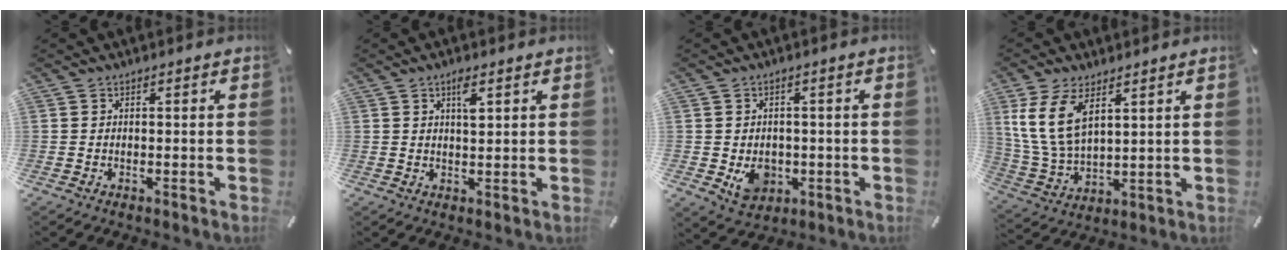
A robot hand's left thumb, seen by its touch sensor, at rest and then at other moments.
{"total": 3.6, "force": [1.8, 1.2, 2.9], "torque": [-0.047, -0.001, 0.025]}
{"total": 6.8, "force": [-1.2, 5.8, 3.4], "torque": [-0.040, 0.001, -0.019]}
{"total": 11.4, "force": [5.5, 6.4, 7.7], "torque": [-0.196, -0.014, 0.100]}